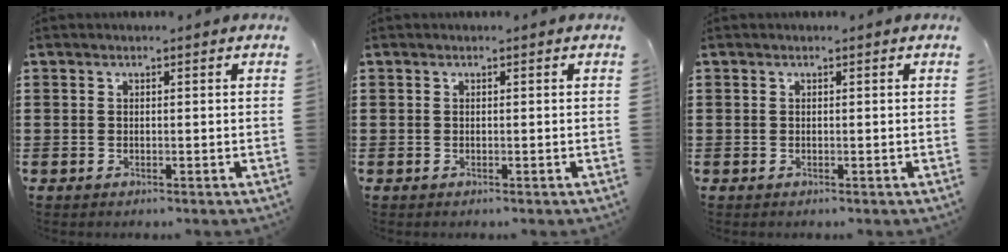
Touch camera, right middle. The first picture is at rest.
{"total": 0.0}
{"total": 0.0}